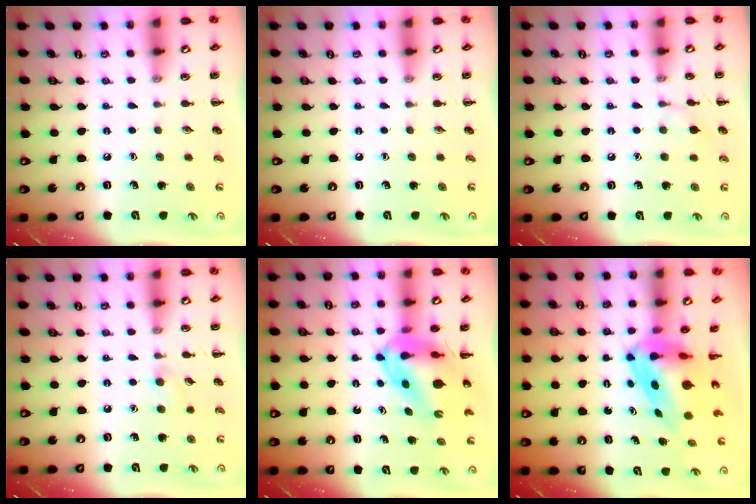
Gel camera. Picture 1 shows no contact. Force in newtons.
{"total": 0.0}
{"total": 5.8, "press": 5.6, "slide": 1.6}
{"total": 4.4, "press": 3.9, "slide": 1.9}
{"total": 12.9, "press": 12.4, "slide": 3.9}
{"total": 7.3, "press": 6.9, "slide": 2.3}